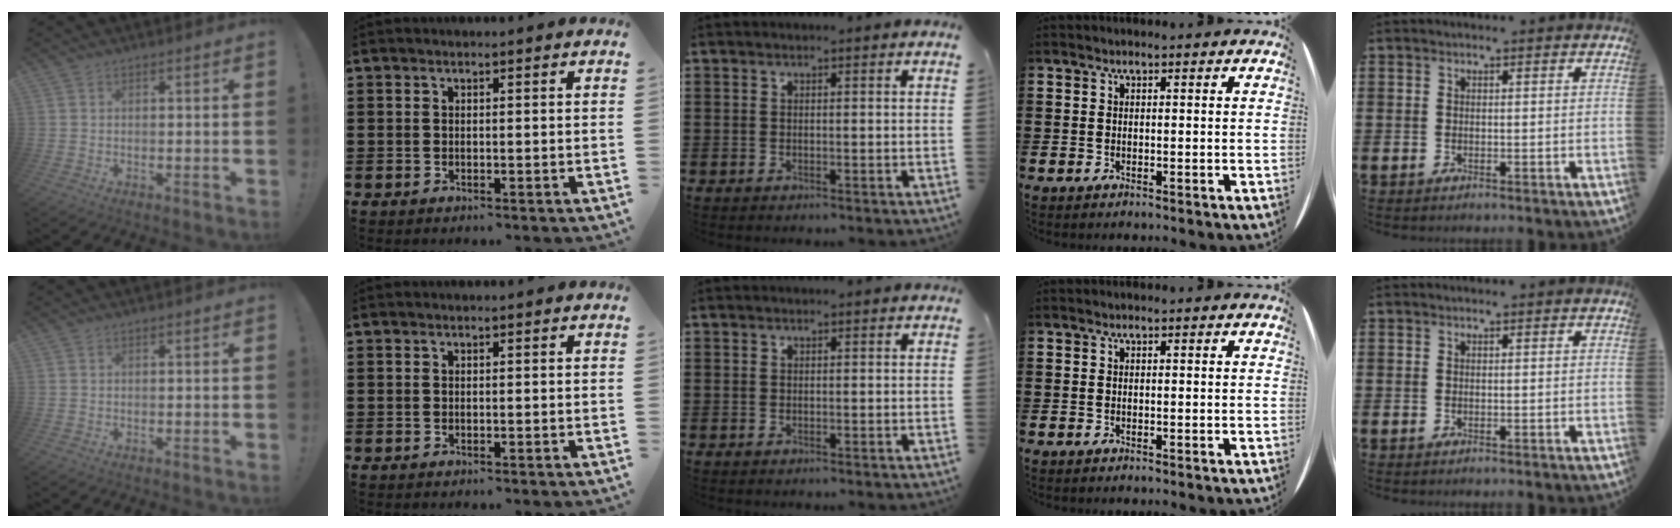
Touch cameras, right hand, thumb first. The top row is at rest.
{}